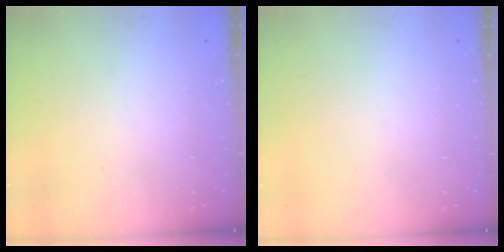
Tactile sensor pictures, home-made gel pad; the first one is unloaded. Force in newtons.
{"total": 0.0}